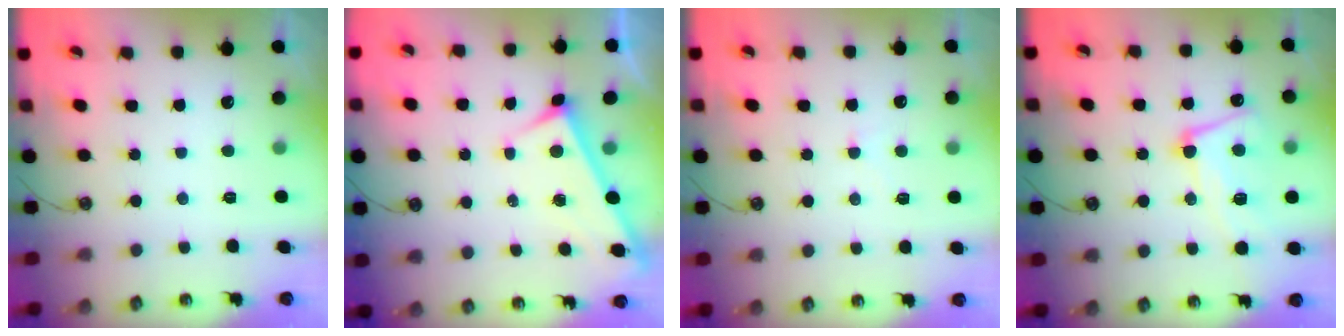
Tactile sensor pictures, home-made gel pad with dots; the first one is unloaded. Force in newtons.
{"total": 3.3, "press": 3.3, "slide": 0.2}
{"total": 0.0}
{"total": 10.0, "press": 9.9, "slide": 1.0}